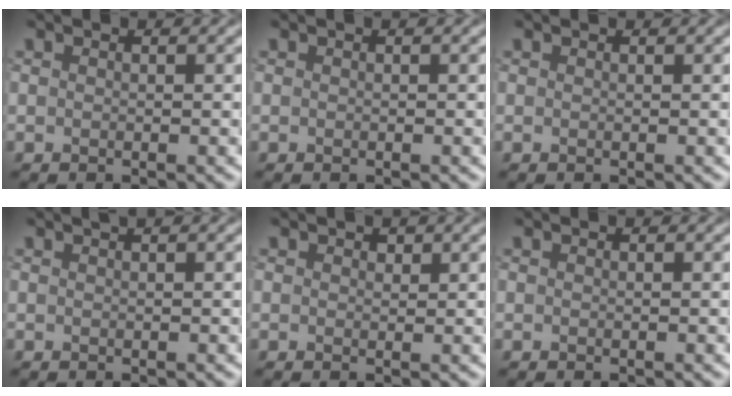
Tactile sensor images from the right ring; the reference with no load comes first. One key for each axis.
{"total": 0.0}
{"total": 0.0}
{"total": 0.9, "fx": 0.6, "fy": 0.2, "fz": 0.6, "tx": -0.004, "ty": 0.002, "tz": 0.006}
{"total": 0.7, "fx": 0.5, "fy": 0.4, "fz": 0.3, "tx": -0.002, "ty": -0.002, "tz": 0.008}
{"total": 0.0}